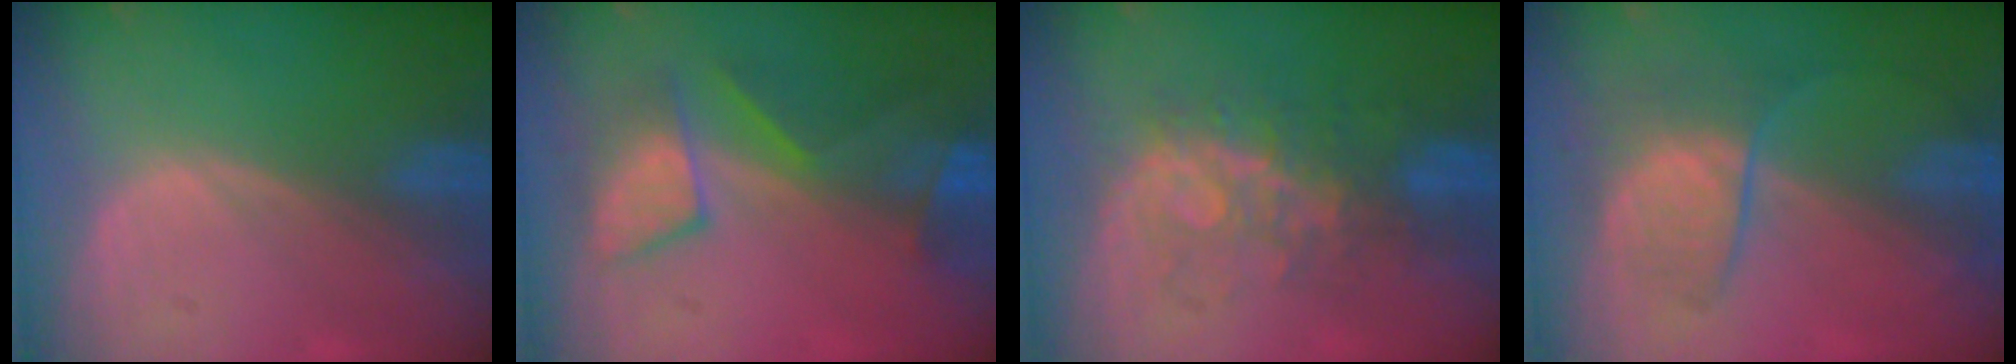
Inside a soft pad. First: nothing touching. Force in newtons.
{"total": 7.8, "press": 7.6, "slide": 1.9}
{"total": 7.7, "press": 7.4, "slide": 2.1}
{"total": 6.8, "press": 6.3, "slide": 2.7}